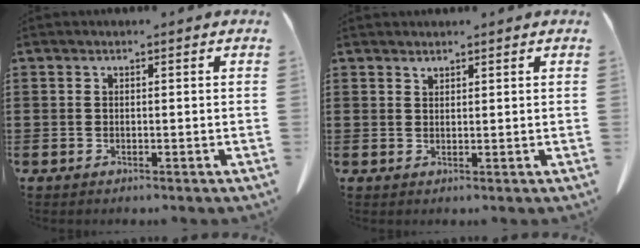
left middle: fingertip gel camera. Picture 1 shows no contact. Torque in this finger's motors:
{"motor_torque": [0.14, 0.09, 0.02, 0.00]}